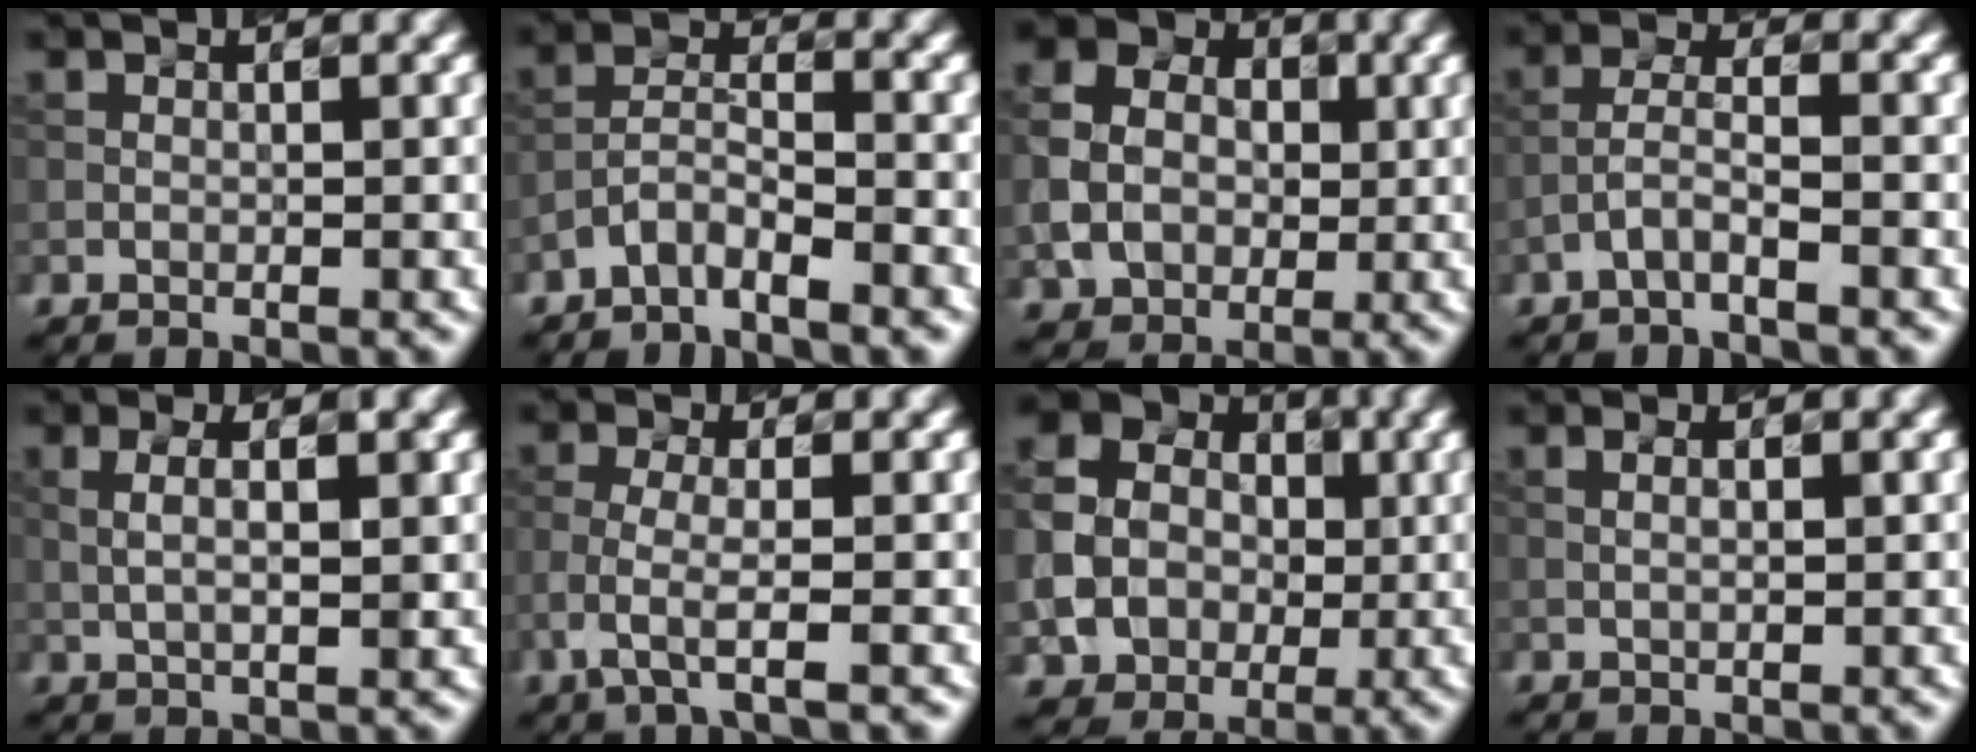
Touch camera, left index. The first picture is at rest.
{"total": 3.0, "force": [-2.5, 0.7, 1.5], "torque": [-0.036, 0.011, -0.052]}
{"total": 5.8, "force": [-0.3, 5.1, 2.7], "torque": [-0.059, 0.004, -0.010]}
{"total": 2.2, "force": [-1.4, 0.4, 1.7], "torque": [-0.040, 0.012, -0.029]}
{"total": 2.9, "force": [0.8, 0.7, 2.7], "torque": [-0.044, 0.001, 0.019]}
{"total": 2.6, "force": [-1.3, 0.5, 2.2], "torque": [-0.054, 0.002, -0.026]}
{"total": 7.7, "force": [-0.5, 7.1, 2.9], "torque": [-0.059, 0.002, -0.010]}
{"total": 1.4, "force": [0.7, 0.5, 1.1], "torque": [-0.007, 0.002, 0.004]}